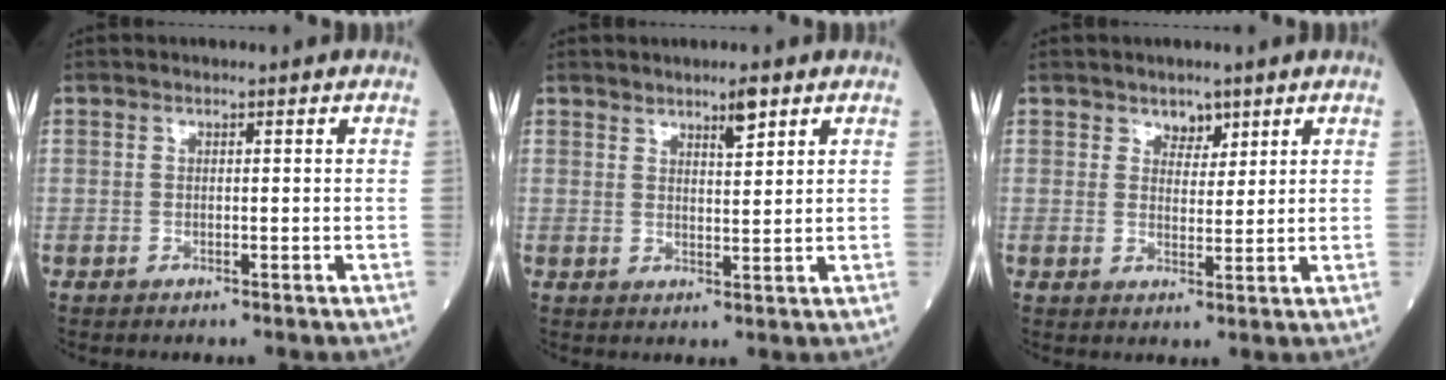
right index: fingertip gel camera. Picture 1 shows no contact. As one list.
[{"total": 3.1, "force": [2.3, 0.5, 2.0], "torque": [-0.036, 0.001, 0.039]}, {"total": 2.8, "force": [2.0, 1.6, 0.9], "torque": [-0.009, -0.002, 0.035]}]